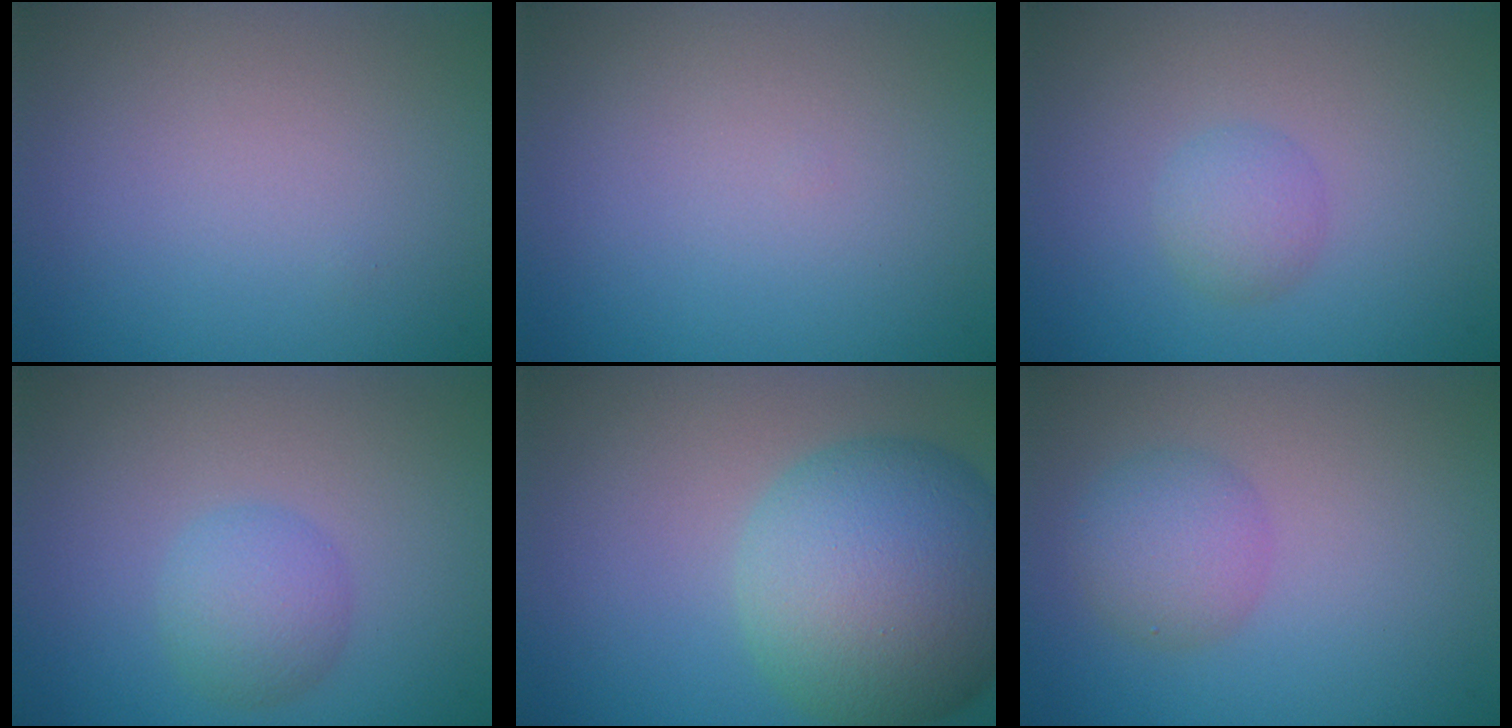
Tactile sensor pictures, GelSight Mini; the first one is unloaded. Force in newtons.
{"total": 0.0}
{"total": 1.8, "press": 1.8, "slide": 0.1}
{"total": 2.7, "press": 2.7, "slide": 0.0}
{"total": 11.3, "press": 11.3, "slide": 0.3}
{"total": 2.8, "press": 2.8, "slide": 0.1}